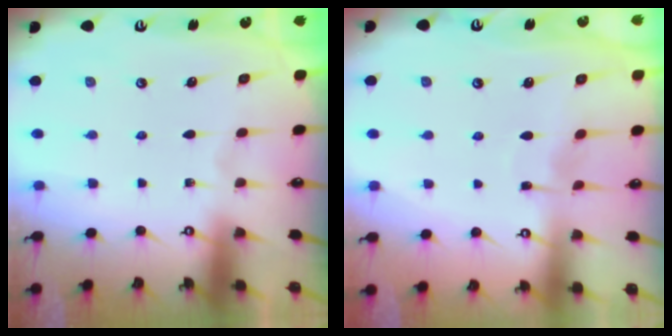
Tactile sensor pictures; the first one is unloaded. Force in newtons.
{"total": 3.7, "press": 3.6, "slide": 0.6}